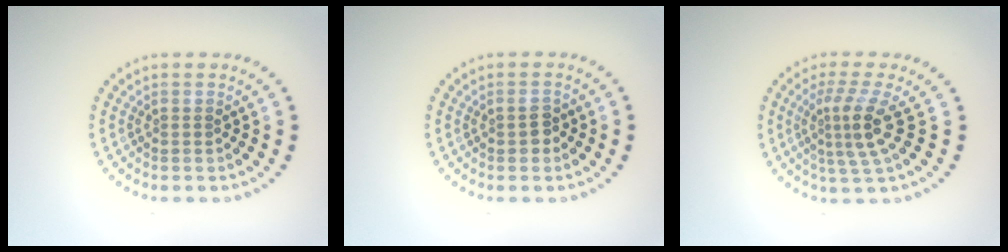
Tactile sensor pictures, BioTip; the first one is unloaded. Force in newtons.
{"total": 1.4, "press": 1.4, "slide": 0.1}
{"total": 3.7, "press": 2.7, "slide": 2.5}